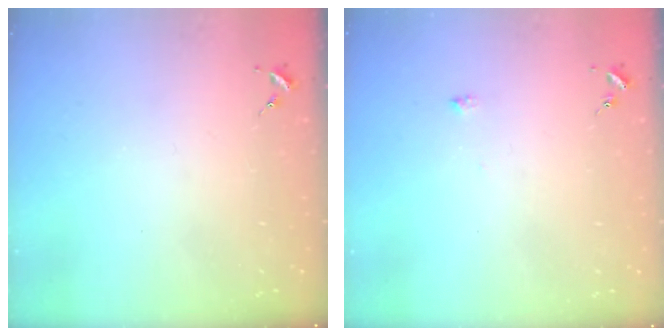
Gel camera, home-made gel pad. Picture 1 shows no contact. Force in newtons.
{"total": 3.8, "press": 3.8, "slide": 0.5}